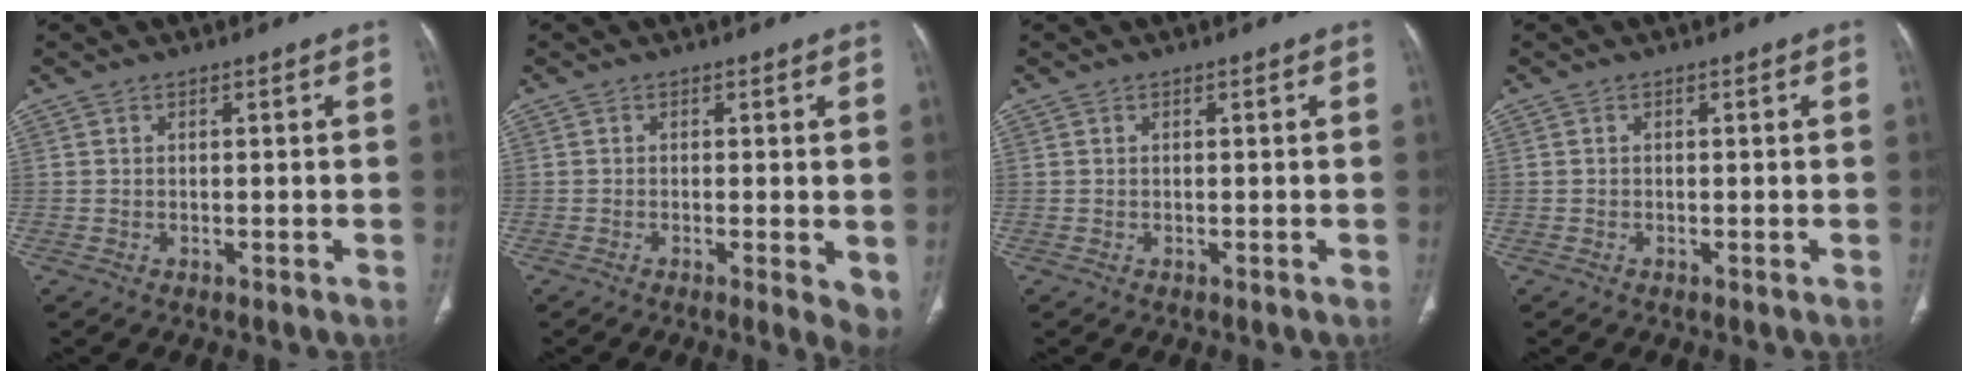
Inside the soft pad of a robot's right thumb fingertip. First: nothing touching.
{"total": 4.6, "force": [-0.7, 1.3, 4.4], "torque": [-0.060, -0.012, -0.015]}
{"total": 0.0}
{"total": 0.0}